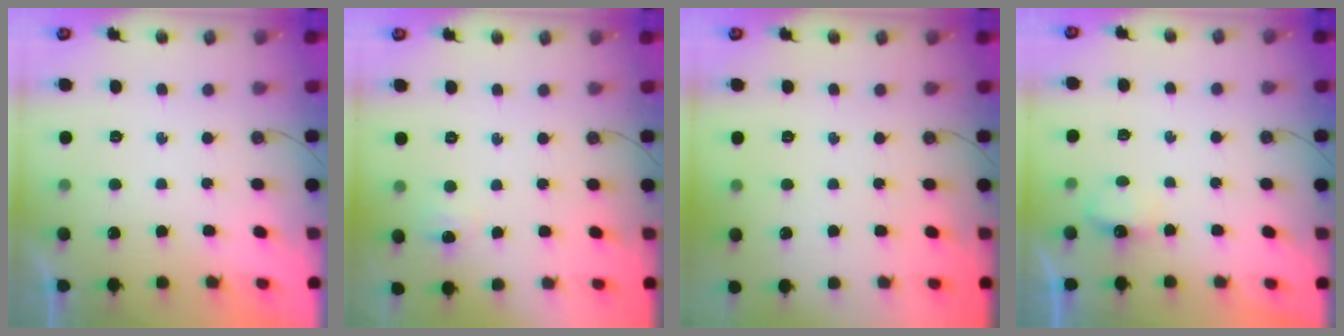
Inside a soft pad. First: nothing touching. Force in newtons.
{"total": 3.6, "press": 3.5, "slide": 0.8}
{"total": 0.0}
{"total": 3.6, "press": 3.6, "slide": 0.6}